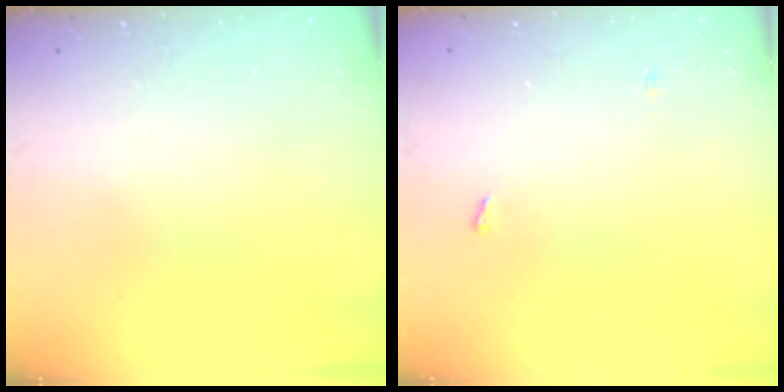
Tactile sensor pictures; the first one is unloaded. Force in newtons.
{"total": 6.9, "press": 2.8, "slide": 6.3}